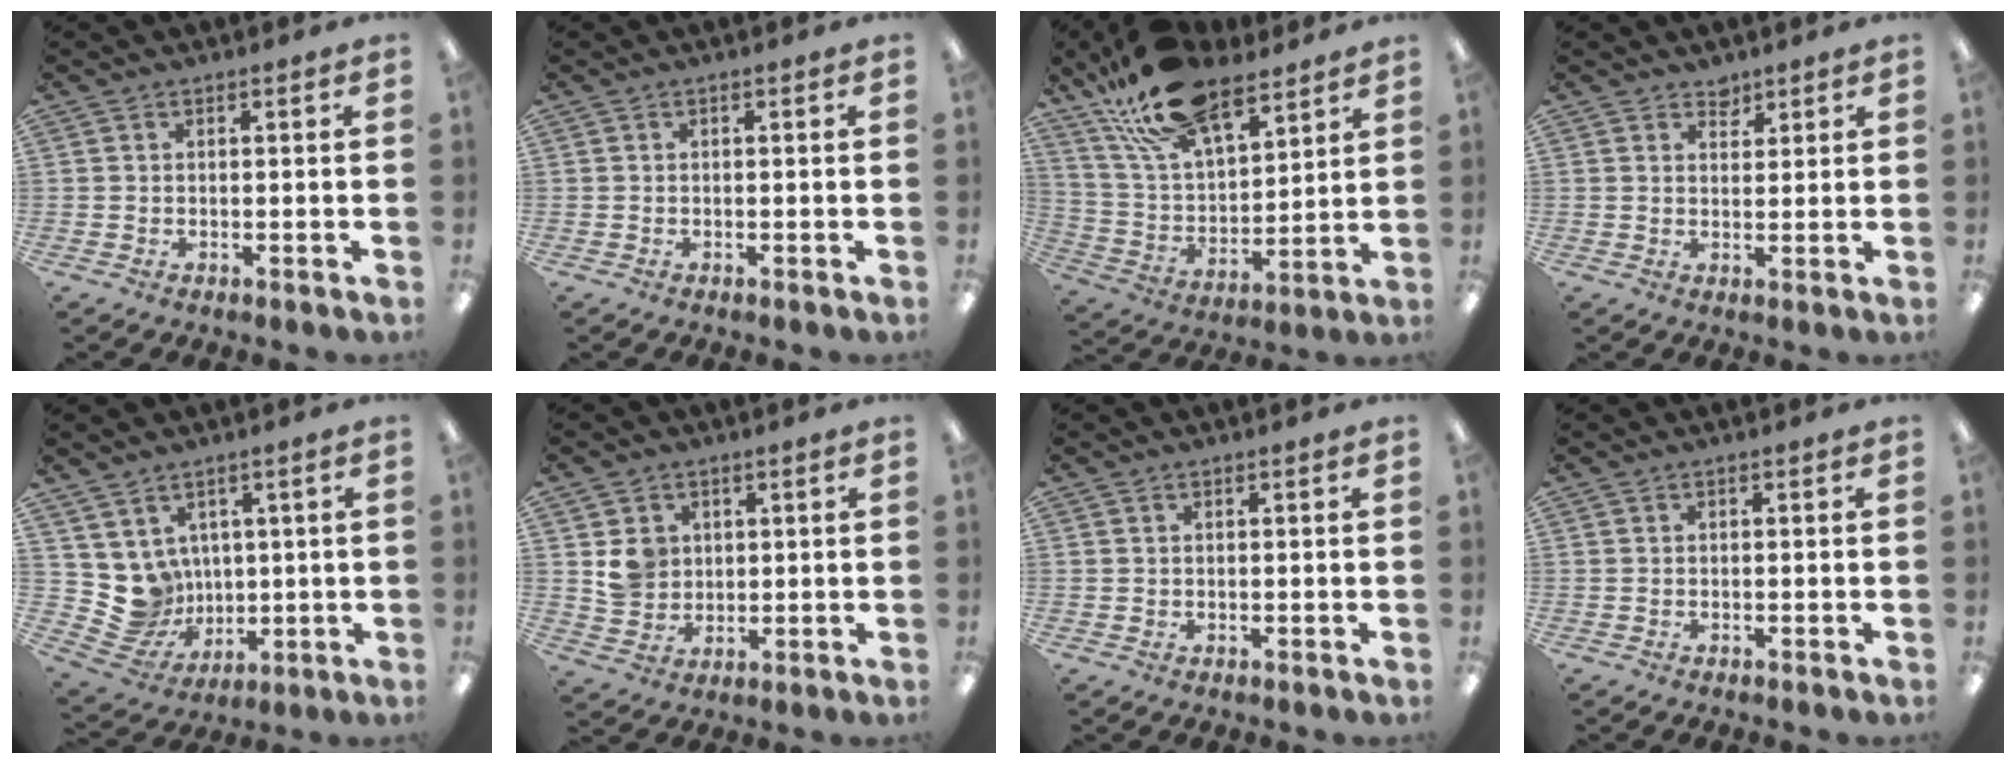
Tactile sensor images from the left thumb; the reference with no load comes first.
{"total": 0.0}
{"total": 20.9, "force": [14.3, 9.9, 11.5], "torque": [-0.215, -0.062, 0.259]}
{"total": 2.6, "force": [2.4, 1.2, 0.0], "torque": [0.013, -0.017, 0.043]}
{"total": 8.2, "force": [2.9, 7.7, 0.8], "torque": [-0.049, -0.036, 0.065]}
{"total": 6.6, "force": [2.4, 5.9, 1.7], "torque": [-0.028, 0.002, 0.047]}
{"total": 0.6, "force": [0.4, 0.5, 0.0], "torque": [0.000, 0.002, 0.008]}
{"total": 0.0}